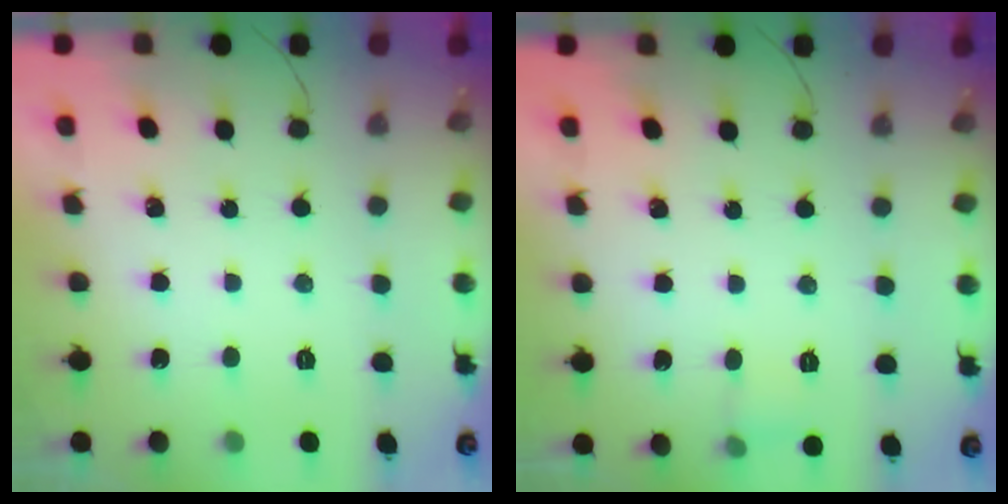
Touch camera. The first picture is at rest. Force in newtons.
{"total": 4.9, "press": 4.7, "slide": 1.5}